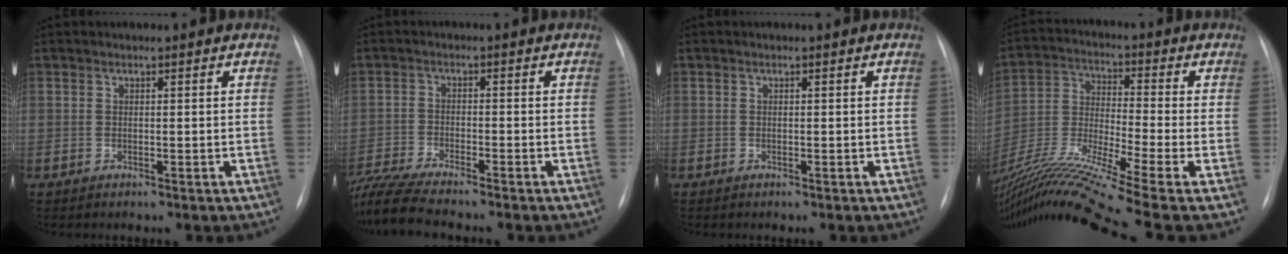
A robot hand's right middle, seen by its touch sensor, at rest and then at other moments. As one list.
[{"total": 9.6, "force": [-8.7, -0.2, 4.1], "torque": [-0.089, -0.018, -0.157]}, {"total": 0.0}, {"total": 19.2, "force": [-14.8, -1.6, 12.2], "torque": [-0.270, -0.023, -0.274]}]